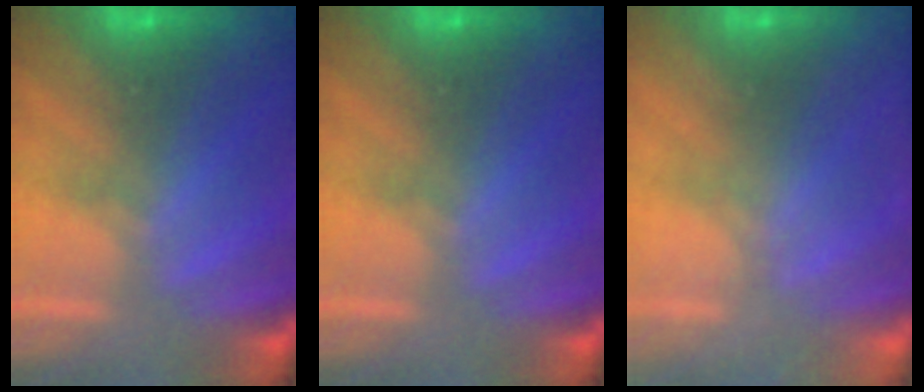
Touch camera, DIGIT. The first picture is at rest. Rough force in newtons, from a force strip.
{"total": 0.0}
{"total": 2.2}